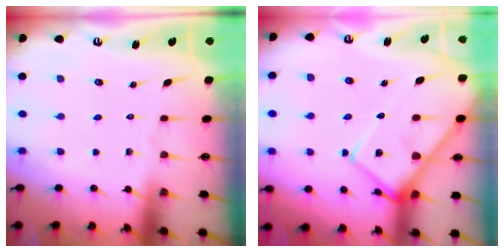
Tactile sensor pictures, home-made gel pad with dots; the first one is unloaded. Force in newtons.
{"total": 12.0, "press": 12.0, "slide": 1.2}